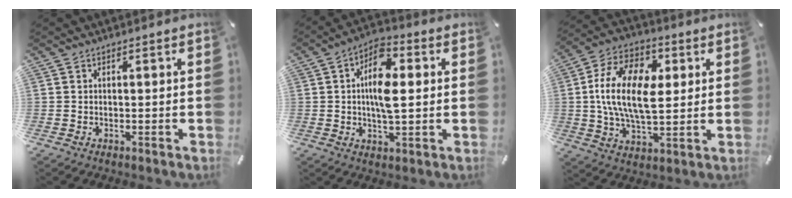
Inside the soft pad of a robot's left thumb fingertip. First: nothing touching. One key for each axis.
{"total": 10.6, "fx": 1.4, "fy": 4.8, "fz": 9.3, "tx": -0.162, "ty": 0.000, "tz": 0.020}
{"total": 17.8, "fx": 2.2, "fy": 10.5, "fz": 14.2, "tx": -0.281, "ty": 0.012, "tz": 0.038}